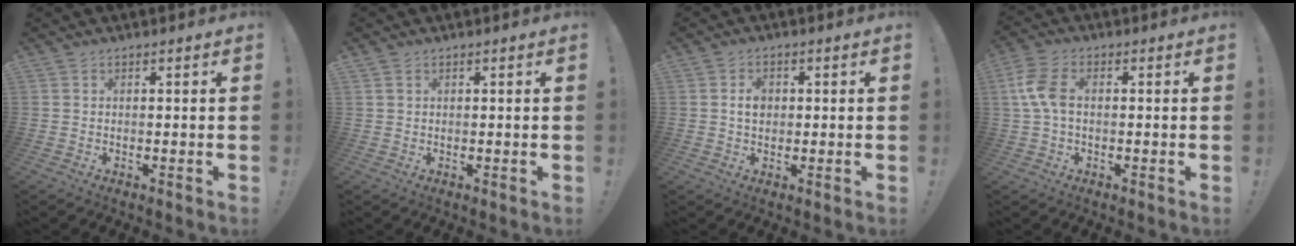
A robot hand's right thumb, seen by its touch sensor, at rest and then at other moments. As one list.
[{"total": 1.4, "force": [0.8, 1.0, 0.6], "torque": [-0.013, 0.002, 0.016]}, {"total": 3.8, "force": [0.3, 2.8, 2.6], "torque": [-0.028, -0.001, 0.000]}, {"total": 8.0, "force": [0.4, 4.6, 6.5], "torque": [-0.142, 0.007, 0.010]}]